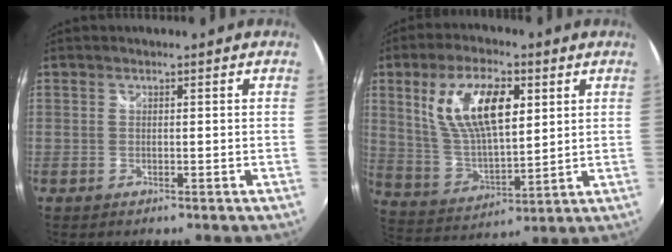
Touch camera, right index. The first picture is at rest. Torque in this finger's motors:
{"motor_torque": [1.19, 0.95, 0.43, 0.21]}